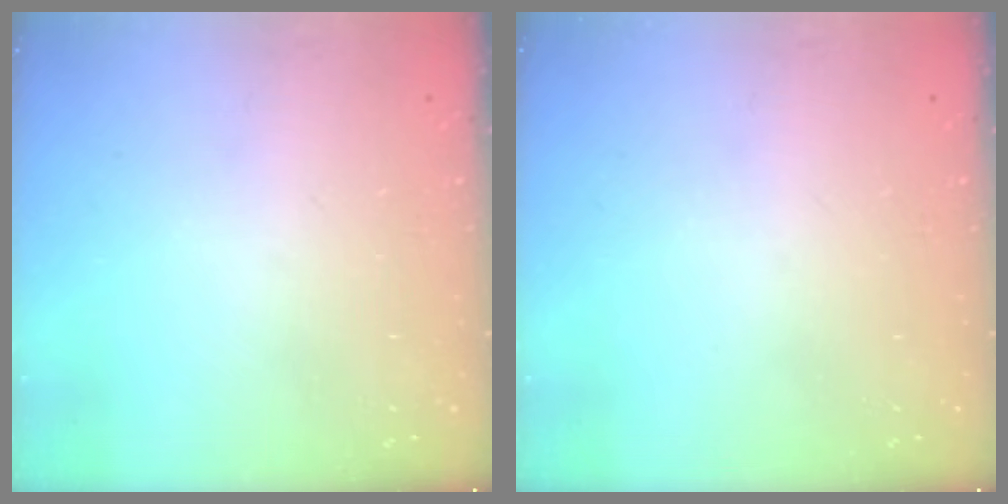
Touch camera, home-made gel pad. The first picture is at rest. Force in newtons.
{"total": 0.0}